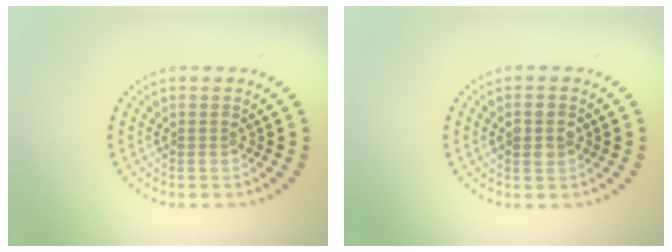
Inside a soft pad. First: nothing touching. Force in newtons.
{"total": 2.1, "press": 2.1, "slide": 0.4}